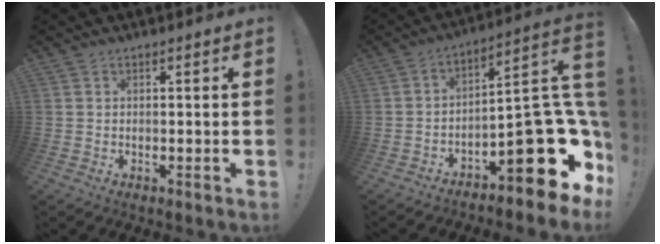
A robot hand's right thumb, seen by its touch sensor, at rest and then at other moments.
{"total": 19.4, "force": [-7.5, 7.2, 16.4], "torque": [-0.205, 0.030, -0.113]}